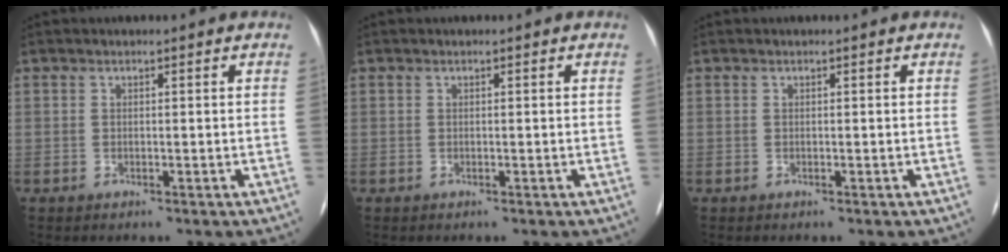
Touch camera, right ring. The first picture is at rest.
{"total": 0.0}
{"total": 0.0}